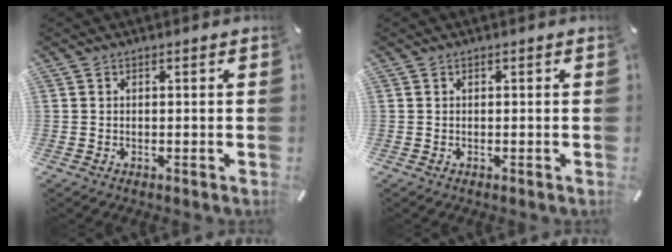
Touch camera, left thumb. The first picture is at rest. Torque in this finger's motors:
{"motor_torque": [0.00, 0.00, 0.00, 0.00, 0.00]}